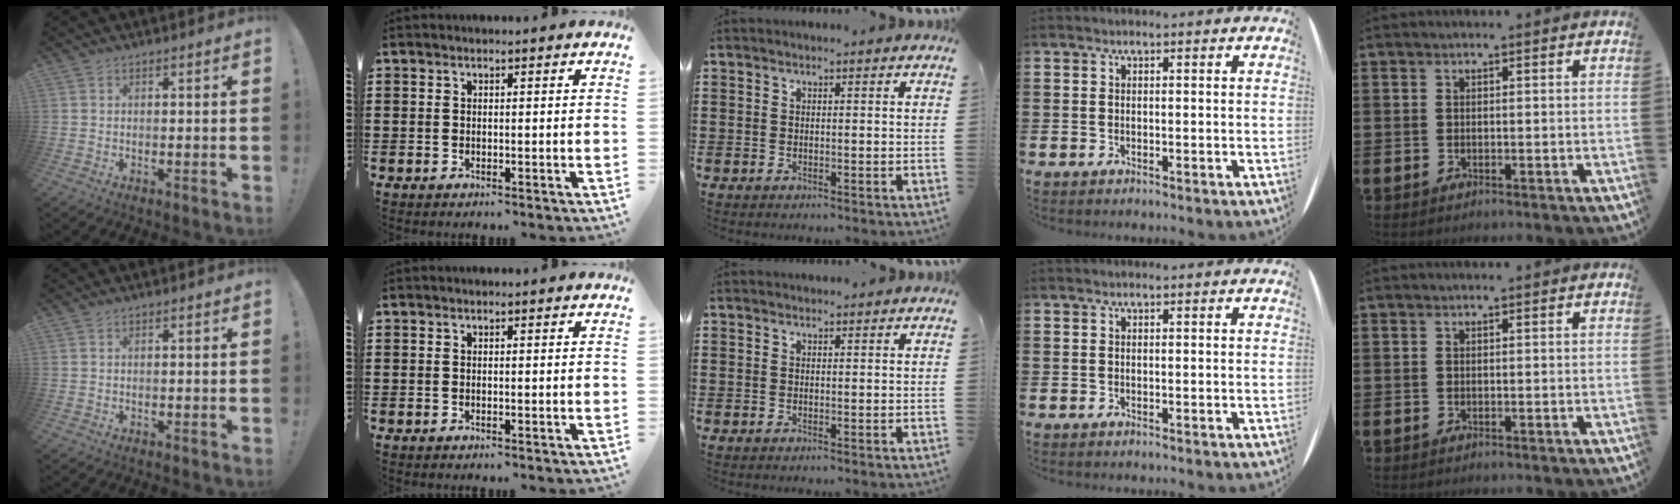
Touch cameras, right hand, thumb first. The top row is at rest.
{"middle": {"total": 0.6, "force": [0.5, 0.3, -0.1], "torque": [0.008, -0.003, 0.009]}}